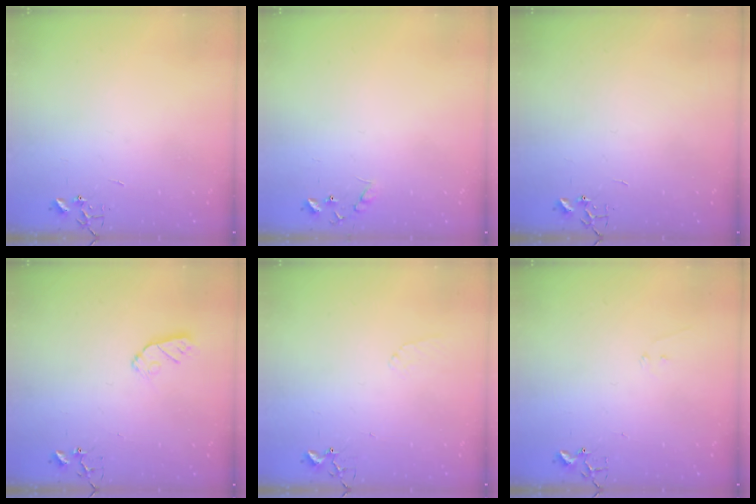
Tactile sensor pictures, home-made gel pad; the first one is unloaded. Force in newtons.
{"total": 8.9, "press": 8.9, "slide": 0.5}
{"total": 0.0}
{"total": 4.5, "press": 4.5, "slide": 0.6}
{"total": 5.0, "press": 4.9, "slide": 0.7}
{"total": 6.1, "press": 6.1, "slide": 0.5}